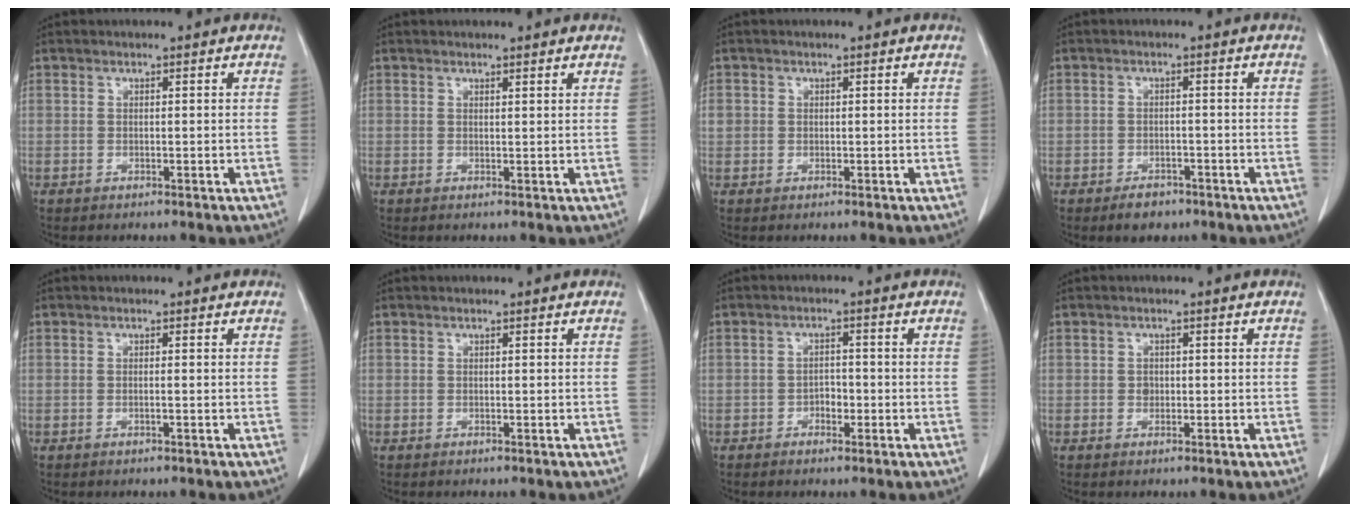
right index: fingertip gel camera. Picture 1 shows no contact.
{"total": 1.2, "force": [1.2, 0.0, 0.2], "torque": [-0.015, -0.005, 0.014]}
{"total": 1.7, "force": [0.2, 1.6, 0.5], "torque": [-0.004, 0.009, 0.006]}
{"total": 3.2, "force": [-2.2, 2.0, 1.2], "torque": [-0.016, 0.004, -0.026]}
{"total": 0.5, "force": [-0.2, -0.1, 0.5], "torque": [-0.008, 0.001, -0.004]}
{"total": 0.0}
{"total": 2.1, "force": [-0.9, 1.4, 1.4], "torque": [-0.015, 0.007, -0.014]}
{"total": 1.1, "force": [-0.1, 0.9, 0.5], "torque": [-0.007, 0.003, 0.000]}